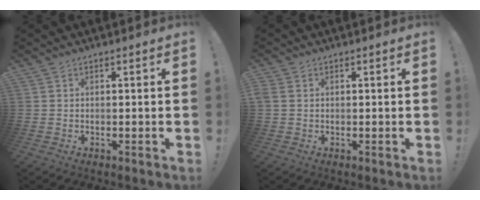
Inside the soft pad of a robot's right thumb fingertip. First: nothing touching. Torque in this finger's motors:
{"motor_torque": [-0.12, -0.22, 0.32, 0.00, 0.10]}